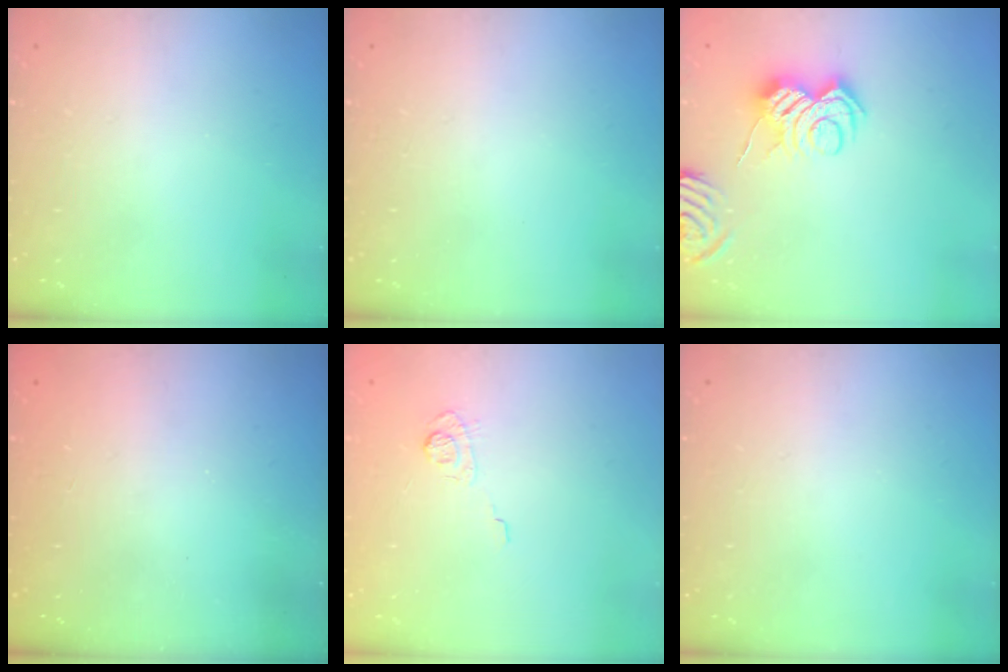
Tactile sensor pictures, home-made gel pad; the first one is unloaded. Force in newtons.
{"total": 0.0}
{"total": 10.5, "press": 10.5, "slide": 0.7}
{"total": 2.4, "press": 2.3, "slide": 0.8}
{"total": 6.7, "press": 6.6, "slide": 1.4}
{"total": 0.0}